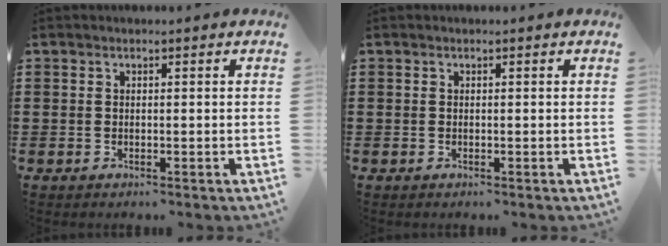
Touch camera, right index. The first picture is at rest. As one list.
[{"total": 0.0}]